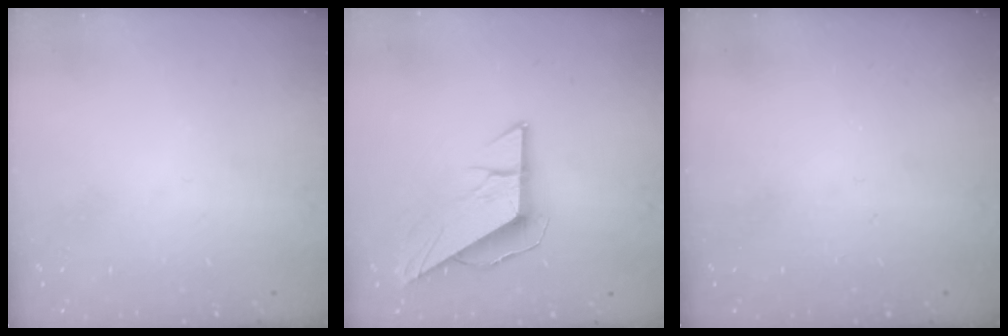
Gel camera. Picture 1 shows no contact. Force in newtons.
{"total": 11.1, "press": 11.0, "slide": 1.2}
{"total": 0.0}